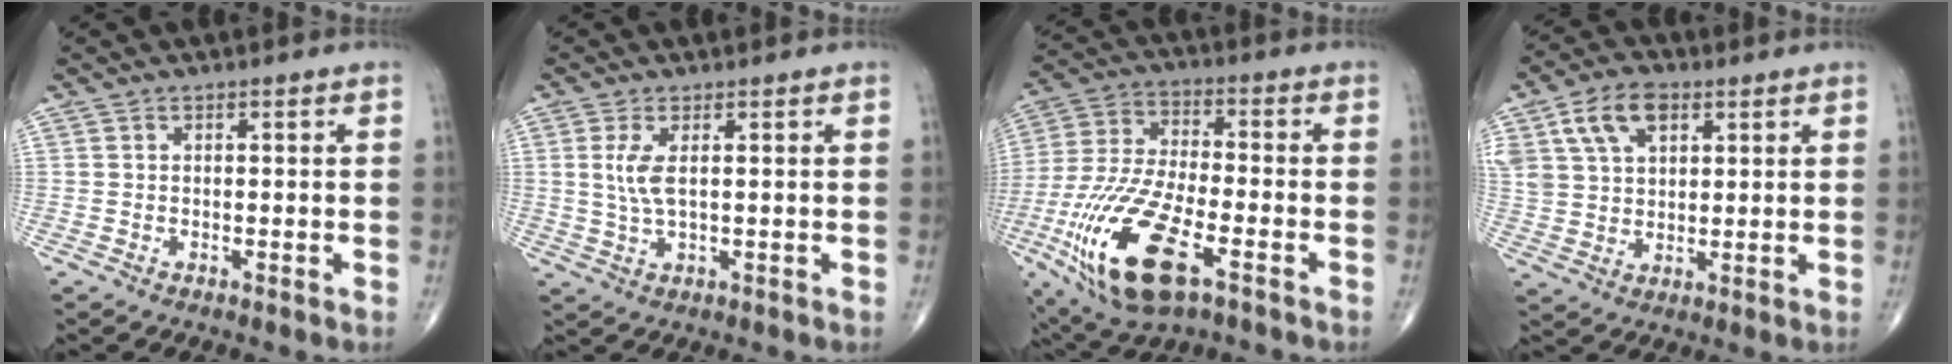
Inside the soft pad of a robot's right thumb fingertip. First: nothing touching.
{"total": 4.4, "force": [1.0, 1.5, 4.0], "torque": [-0.099, -0.005, 0.024]}
{"total": 20.9, "force": [-8.7, 7.9, 17.2], "torque": [-0.379, 0.004, -0.153]}
{"total": 11.4, "force": [5.2, 7.1, 7.3], "torque": [-0.127, -0.004, 0.098]}